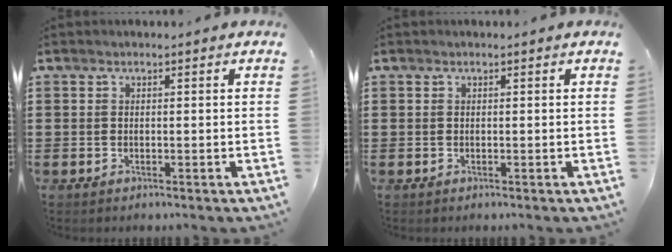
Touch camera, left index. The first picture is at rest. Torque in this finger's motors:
{"motor_torque": [0.62, -0.40, 0.25, 0.15]}